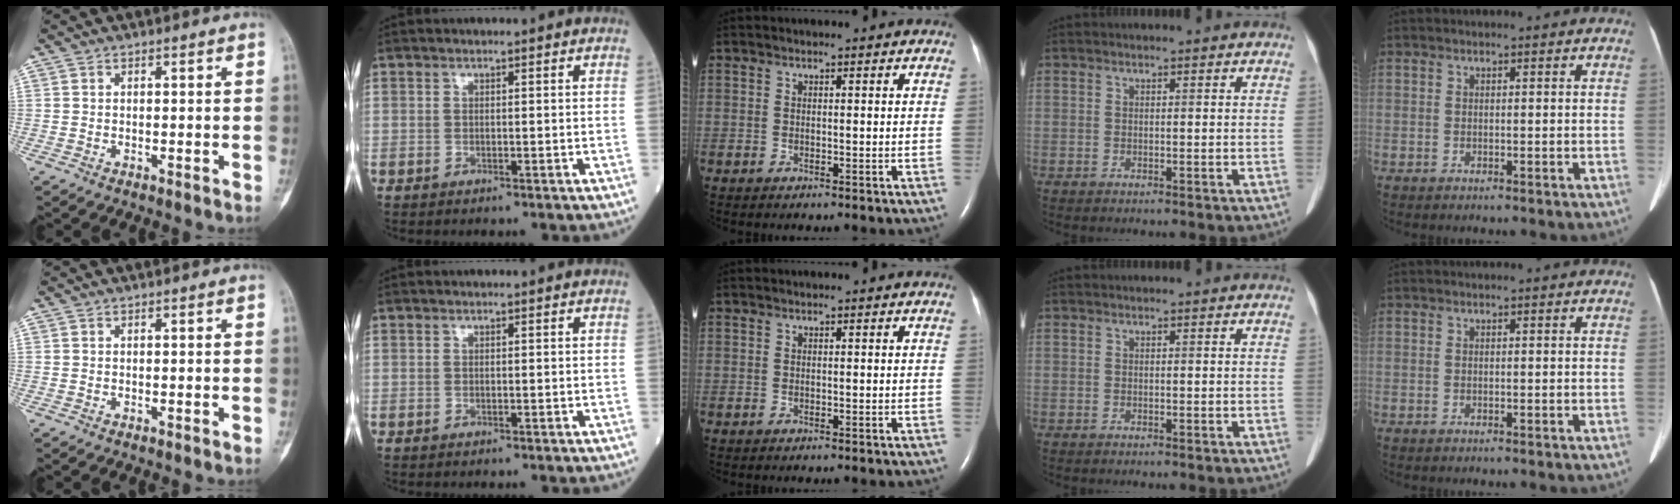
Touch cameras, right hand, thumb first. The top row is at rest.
{}